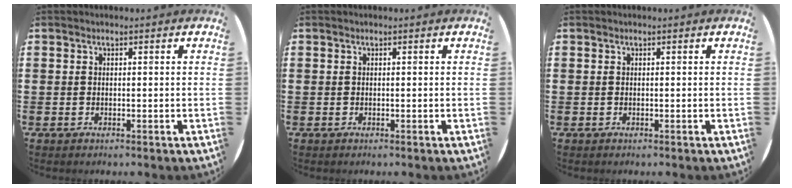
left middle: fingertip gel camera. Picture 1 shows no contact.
{"total": 0.0}
{"total": 0.0}